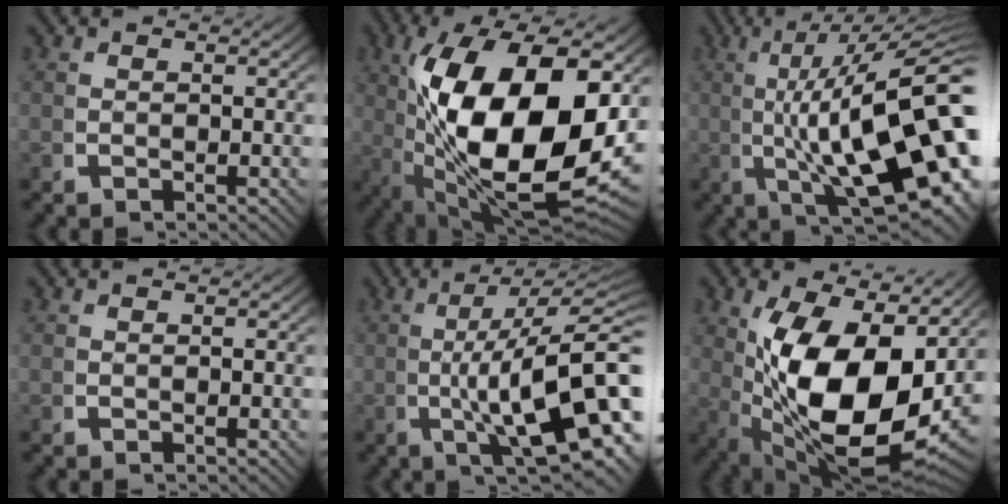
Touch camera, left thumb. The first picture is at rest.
{"total": 24.5, "force": [-1.4, 14.1, 20.0], "torque": [-0.394, -0.076, 0.028]}
{"total": 20.0, "force": [0.1, 9.7, 17.5], "torque": [-0.271, -0.039, 0.021]}
{"total": 0.0}
{"total": 15.0, "force": [-0.8, 6.9, 13.3], "torque": [-0.216, -0.034, 0.004]}
{"total": 20.2, "force": [-1.0, 11.7, 16.5], "torque": [-0.320, -0.068, 0.027]}